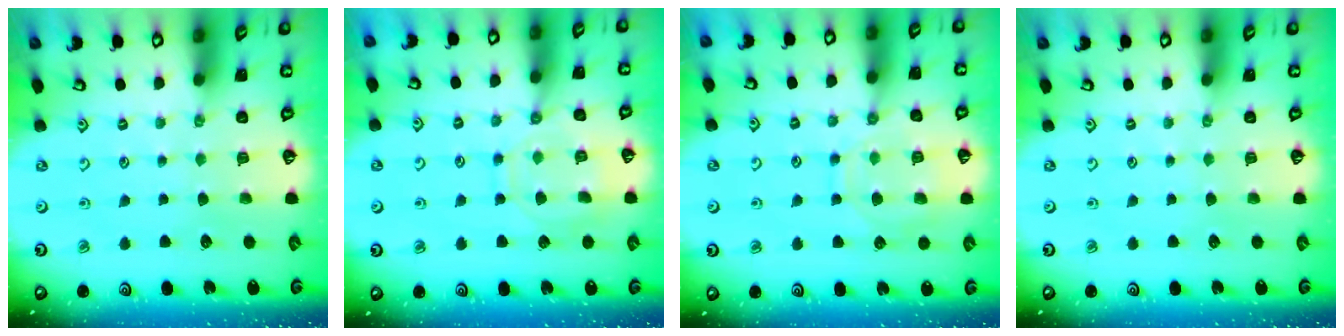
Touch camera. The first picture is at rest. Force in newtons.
{"total": 10.9, "press": 10.9, "slide": 0.9}
{"total": 11.7, "press": 11.7, "slide": 1.1}
{"total": 0.0}